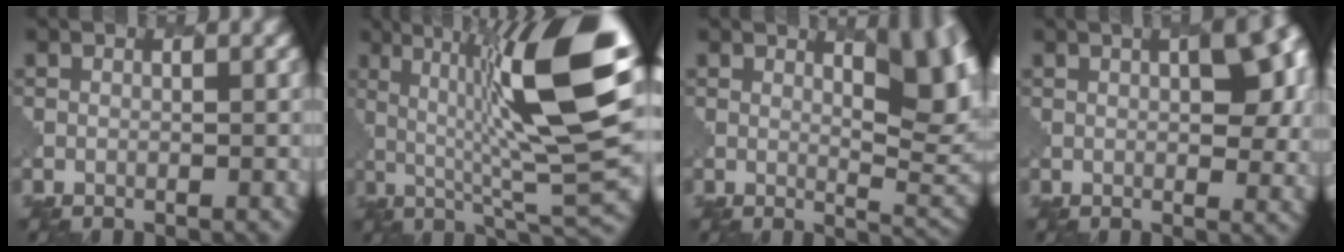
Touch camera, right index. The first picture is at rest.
{"total": 13.9, "force": [3.4, 2.6, 13.2], "torque": [-0.210, 0.010, 0.048]}
{"total": 7.2, "force": [2.9, 2.4, 6.2], "torque": [-0.076, -0.004, 0.041]}
{"total": 5.4, "force": [1.6, 2.1, 4.7], "torque": [-0.053, 0.005, 0.017]}